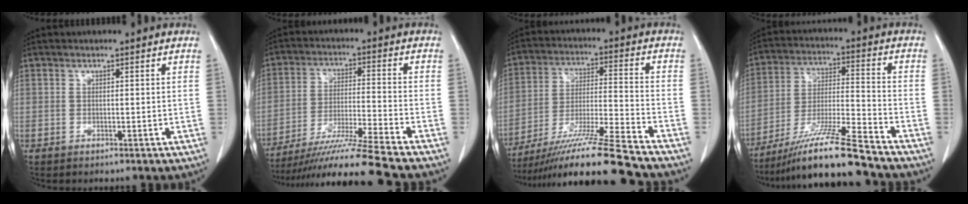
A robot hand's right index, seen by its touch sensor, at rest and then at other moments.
{"total": 14.9, "force": [-12.9, -2.8, 6.9], "torque": [-0.116, -0.025, -0.218]}
{"total": 17.5, "force": [-14.8, -1.5, 9.3], "torque": [-0.174, -0.025, -0.257]}
{"total": 14.8, "force": [-12.1, -0.9, 8.4], "torque": [-0.157, -0.015, -0.217]}